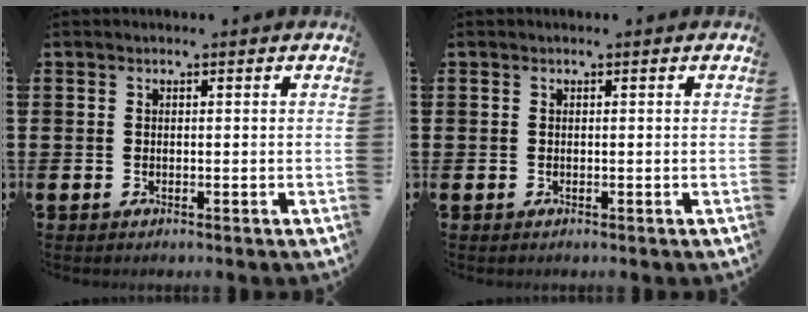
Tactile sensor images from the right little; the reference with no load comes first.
{"total": 0.0}